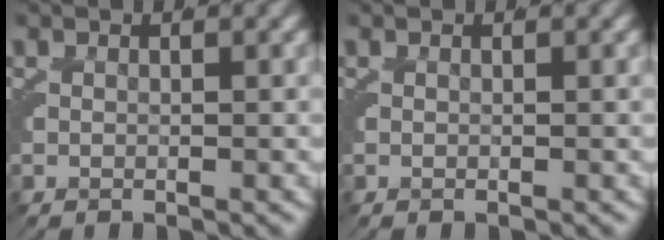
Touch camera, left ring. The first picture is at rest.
{"total": 0.0}